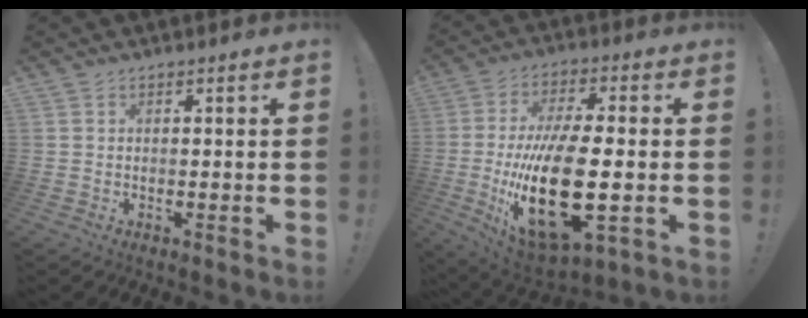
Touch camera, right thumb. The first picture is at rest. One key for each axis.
{"total": 25.8, "fx": -3.9, "fy": 10.9, "fz": 23.0, "tx": -0.441, "ty": -0.007, "tz": -0.055}